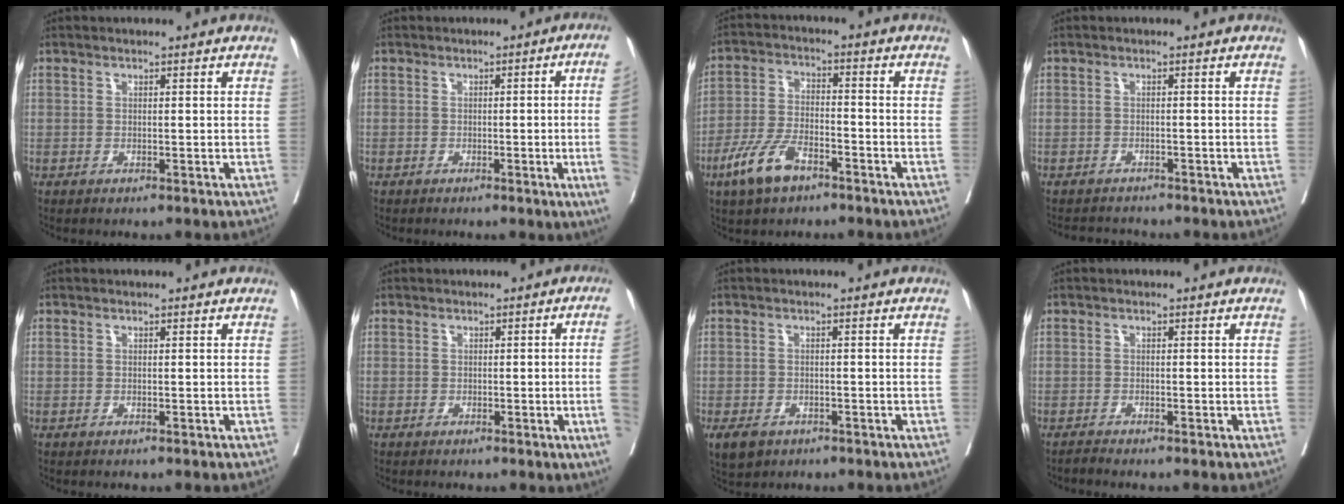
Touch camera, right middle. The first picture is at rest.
{"total": 10.8, "force": [-1.4, -3.2, 10.3], "torque": [-0.099, -0.018, -0.020]}
{"total": 8.2, "force": [-5.1, 3.1, 5.6], "torque": [-0.126, -0.002, -0.097]}
{"total": 3.3, "force": [-3.3, 0.5, 0.2], "torque": [-0.002, -0.011, -0.051]}
{"total": 0.0}
{"total": 6.9, "force": [-0.8, -2.2, 6.5], "torque": [-0.078, -0.016, -0.008]}
{"total": 4.3, "force": [-2.7, 2.9, 1.8], "torque": [-0.034, -0.004, -0.037]}
{"total": 0.7, "force": [-0.7, -0.2, 0.0], "torque": [-0.006, -0.004, -0.014]}